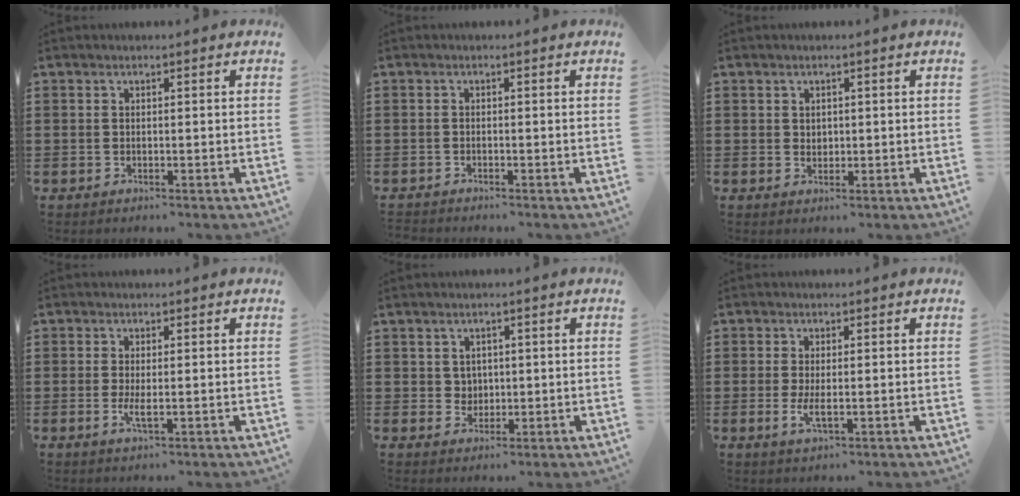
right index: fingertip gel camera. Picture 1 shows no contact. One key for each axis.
{"total": 0.8, "fx": -0.8, "fy": 0.0, "fz": -0.1, "tx": 0.000, "ty": 0.001, "tz": -0.016}
{"total": 1.2, "fx": 0.6, "fy": 1.0, "fz": 0.4, "tx": -0.009, "ty": 0.005, "tz": 0.011}
{"total": 2.5, "fx": -0.5, "fy": 0.4, "fz": 2.4, "tx": -0.050, "ty": -0.008, "tz": -0.010}
{"total": 2.0, "fx": 0.7, "fy": 1.9, "fz": 0.5, "tx": -0.018, "ty": 0.009, "tz": 0.012}
{"total": 2.9, "fx": -0.4, "fy": 0.8, "fz": 2.8, "tx": -0.056, "ty": -0.006, "tz": -0.009}